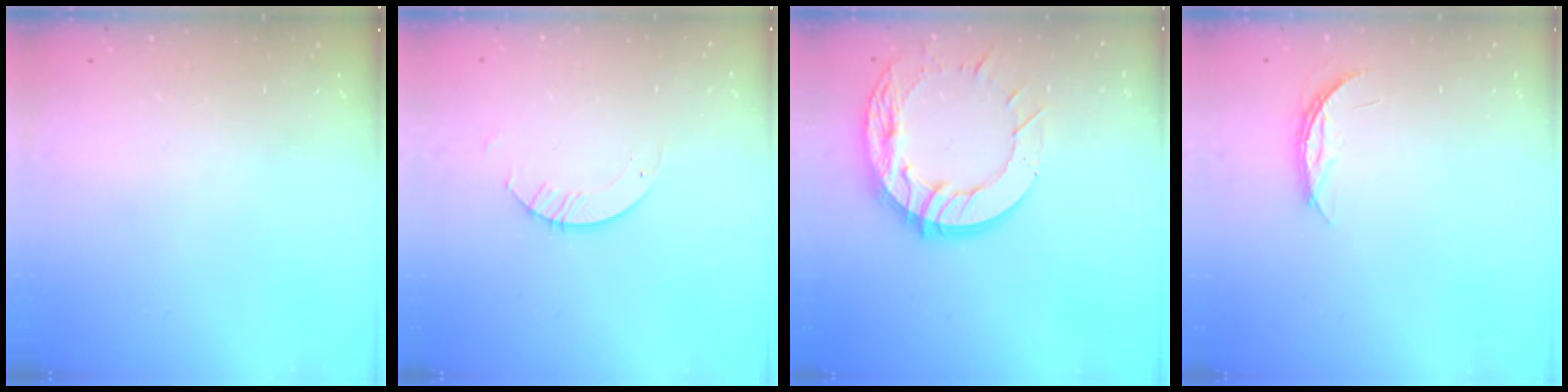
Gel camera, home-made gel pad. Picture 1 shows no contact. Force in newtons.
{"total": 3.2, "press": 3.2, "slide": 0.2}
{"total": 15.9, "press": 15.8, "slide": 1.5}
{"total": 3.8, "press": 3.8, "slide": 0.3}